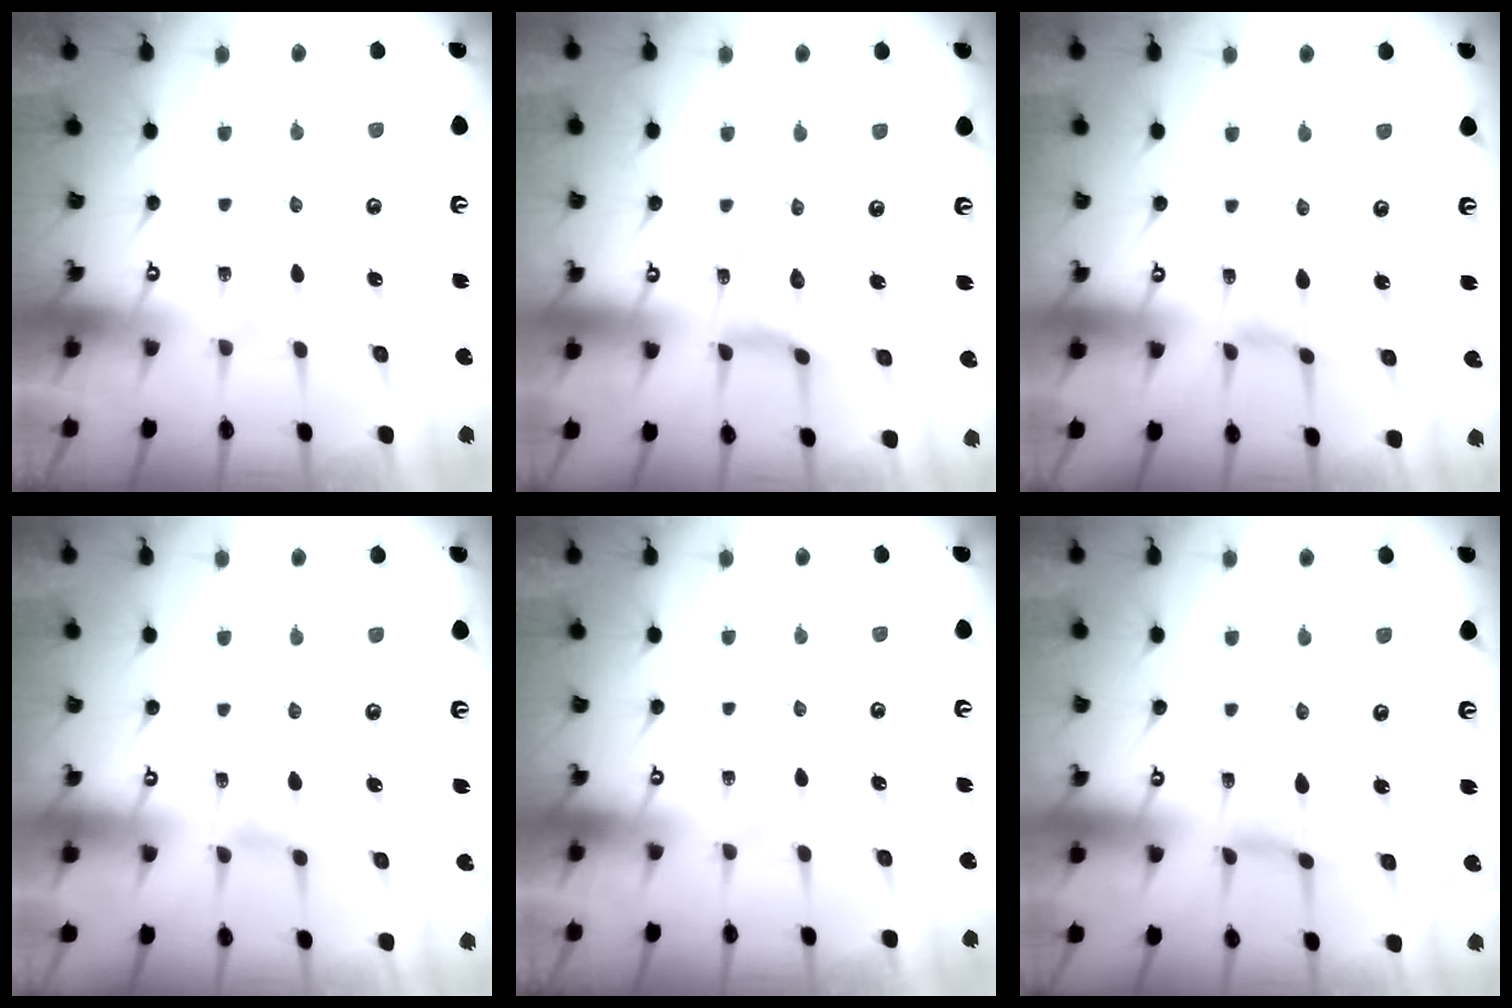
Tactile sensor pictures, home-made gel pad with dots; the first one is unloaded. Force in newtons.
{"total": 2.4, "press": 2.4, "slide": 0.1}
{"total": 0.5, "press": 0.5, "slide": 0.1}
{"total": 1.1, "press": 1.1, "slide": 0.3}
{"total": 0.0}
{"total": 0.7, "press": 0.6, "slide": 0.3}